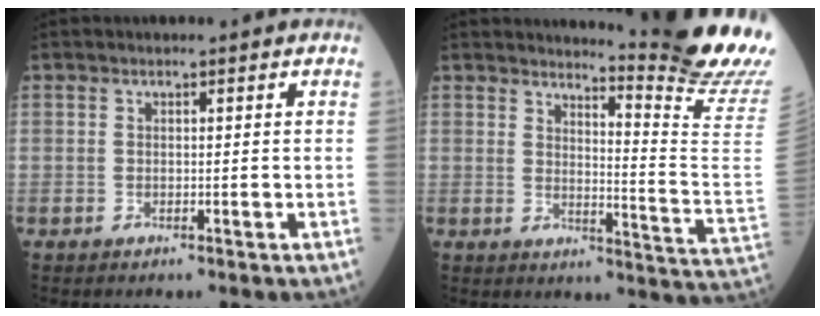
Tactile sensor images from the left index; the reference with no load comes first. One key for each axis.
{"total": 15.0, "fx": 13.7, "fy": -3.9, "fz": 4.9, "tx": -0.075, "ty": -0.146, "tz": 0.156}